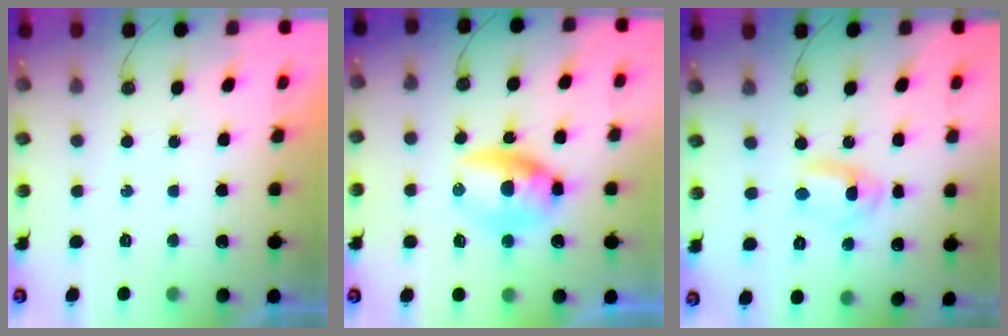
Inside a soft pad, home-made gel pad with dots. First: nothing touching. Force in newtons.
{"total": 9.0, "press": 8.5, "slide": 3.0}
{"total": 3.6, "press": 3.5, "slide": 0.9}